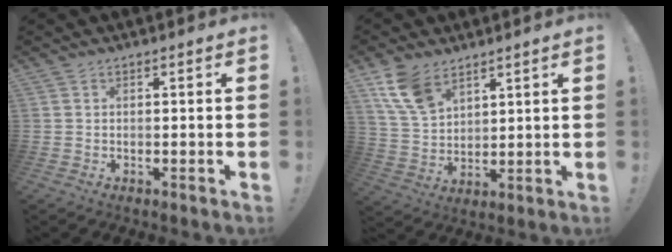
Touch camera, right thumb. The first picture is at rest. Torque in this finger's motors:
{"motor_torque": [0.59, 0.98, 1.03, 0.78, 0.04]}